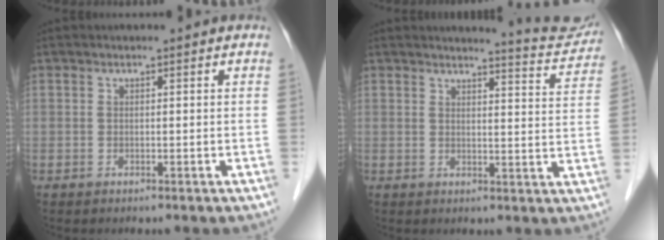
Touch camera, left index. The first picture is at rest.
{"total": 7.9, "force": [7.9, 0.1, 0.7], "torque": [-0.011, -0.035, 0.077]}